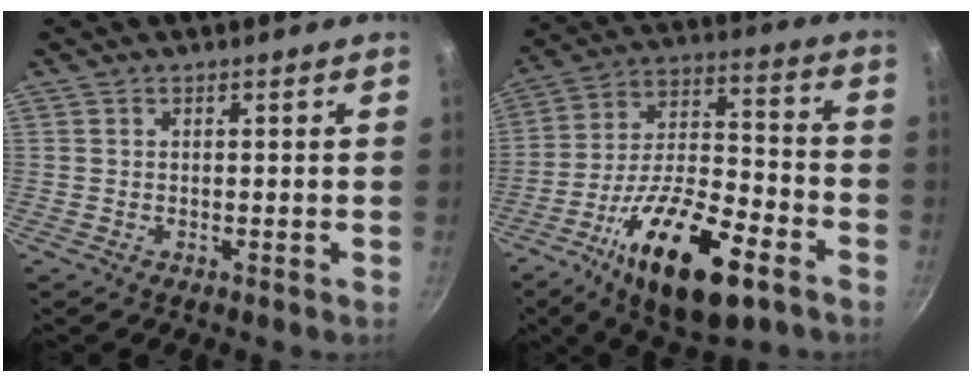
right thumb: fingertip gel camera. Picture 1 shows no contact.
{"total": 23.3, "force": [-11.9, 9.0, 17.9], "torque": [-0.283, 0.047, -0.204]}